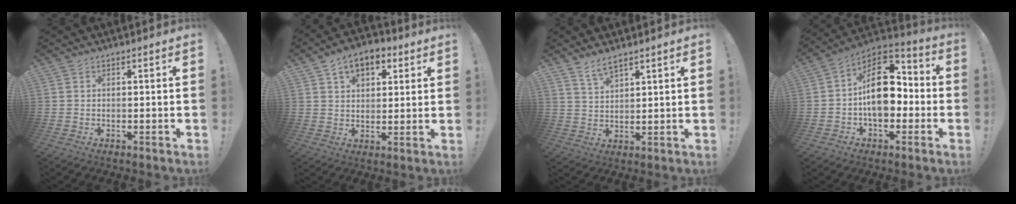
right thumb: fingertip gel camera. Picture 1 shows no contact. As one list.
[{"total": 9.7, "force": [4.8, 6.3, 5.7], "torque": [-0.082, -0.007, 0.090]}, {"total": 5.0, "force": [4.1, 1.5, 2.4], "torque": [-0.041, -0.023, 0.075]}, {"total": 17.9, "force": [0.7, 11.7, 13.6], "torque": [-0.197, 0.013, 0.017]}]